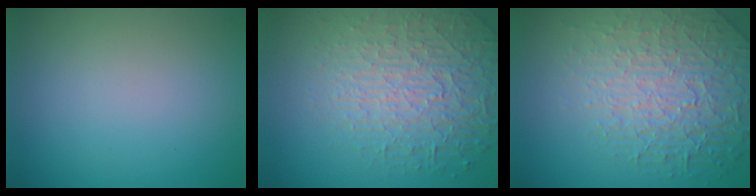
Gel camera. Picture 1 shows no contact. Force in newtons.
{"total": 6.8, "press": 5.2, "slide": 4.4}
{"total": 6.5, "press": 5.3, "slide": 3.8}